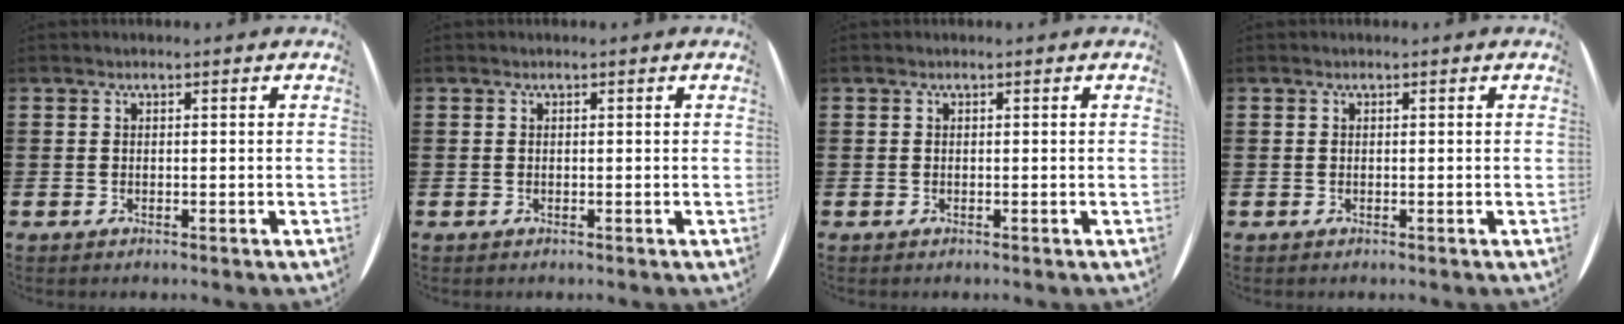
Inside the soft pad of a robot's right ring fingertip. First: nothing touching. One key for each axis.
{"total": 0.0}
{"total": 0.0}
{"total": 0.0}